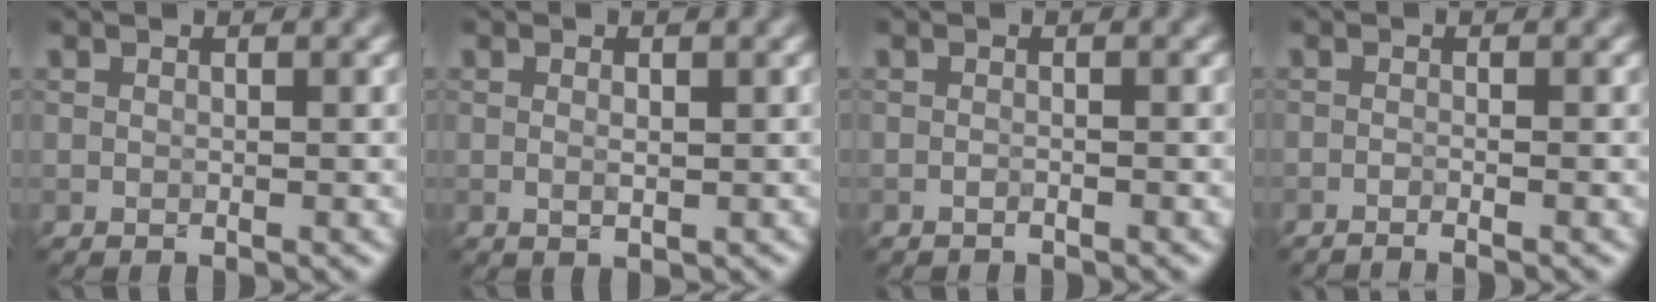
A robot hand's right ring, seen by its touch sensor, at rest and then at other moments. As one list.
[{"total": 1.1, "force": [0.1, 0.6, 0.9], "torque": [-0.018, 0.000, 0.003]}, {"total": 0.7, "force": [-0.6, 0.1, 0.1], "torque": [-0.006, -0.003, -0.015]}, {"total": 2.1, "force": [-1.5, 0.5, 1.4], "torque": [-0.014, 0.003, -0.027]}]